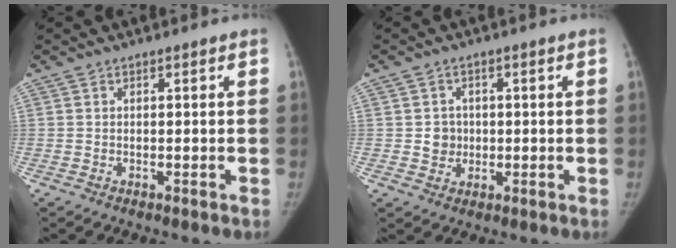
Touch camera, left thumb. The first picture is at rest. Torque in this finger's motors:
{"motor_torque": [-0.02, -0.01, 0.07, 0.02, 0.00]}